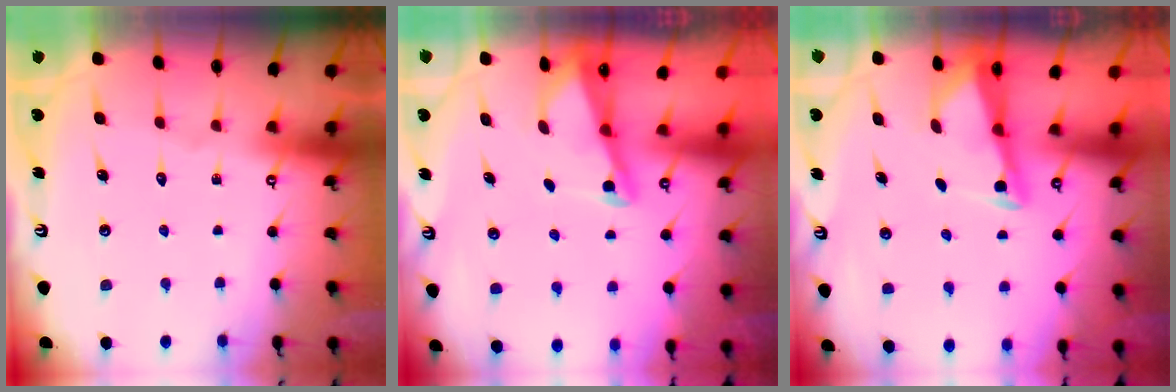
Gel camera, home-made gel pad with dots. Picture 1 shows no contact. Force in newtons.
{"total": 2.2, "press": 2.2, "slide": 0.3}
{"total": 2.7, "press": 2.7, "slide": 0.1}